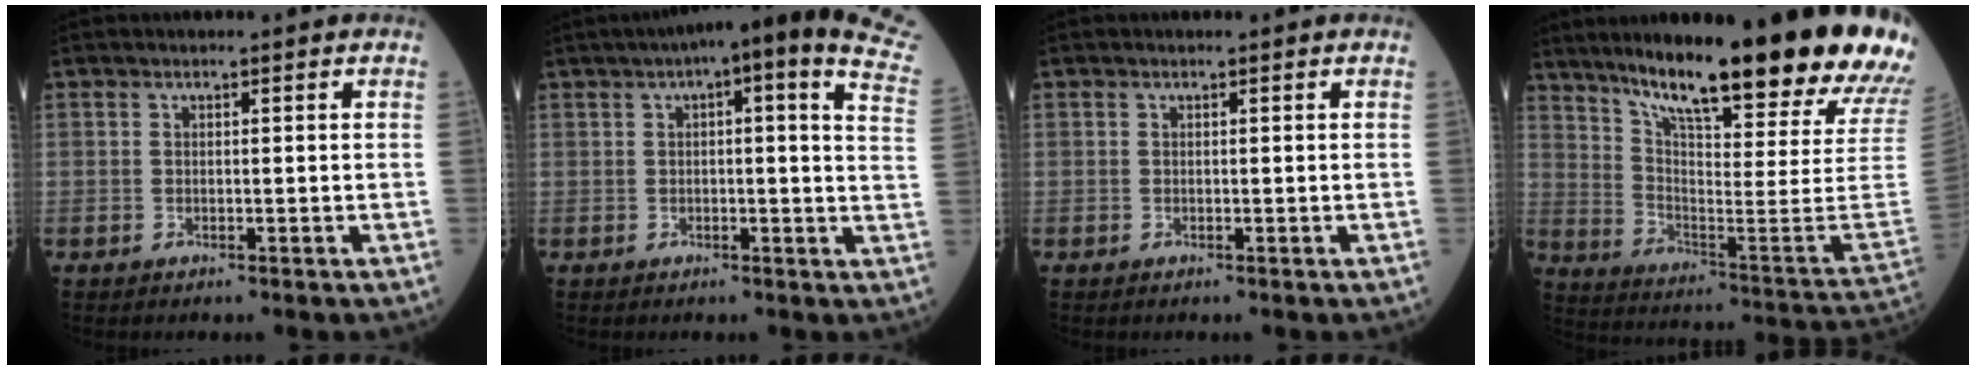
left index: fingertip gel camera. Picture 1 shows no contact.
{"total": 19.3, "force": [12.4, 2.7, 14.5], "torque": [-0.203, 0.033, 0.126]}
{"total": 0.0}
{"total": 32.3, "force": [24.8, 2.5, 20.5], "torque": [-0.279, -0.075, 0.341]}